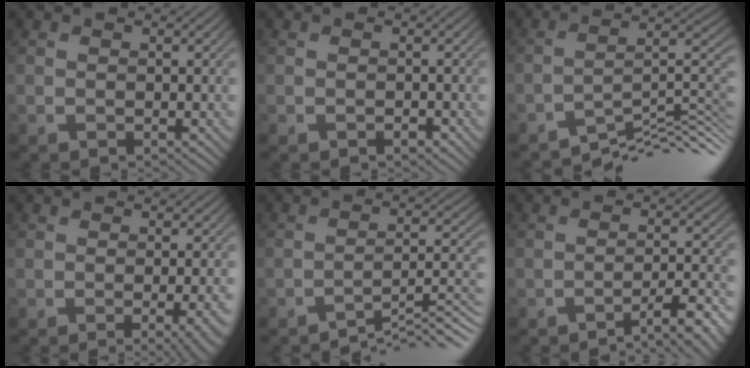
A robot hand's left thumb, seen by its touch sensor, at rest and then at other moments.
{"total": 0.7, "force": [-0.5, 0.3, 0.4], "torque": [-0.004, -0.001, -0.007]}
{"total": 10.5, "force": [-7.6, 2.0, 6.9], "torque": [-0.099, 0.005, -0.127]}
{"total": 5.9, "force": [-2.1, 1.7, 5.2], "torque": [-0.050, 0.001, -0.020]}
{"total": 8.7, "force": [-6.7, 1.1, 5.5], "torque": [-0.075, 0.017, -0.103]}
{"total": 6.8, "force": [-4.6, 1.1, 4.9], "torque": [-0.078, 0.011, -0.071]}